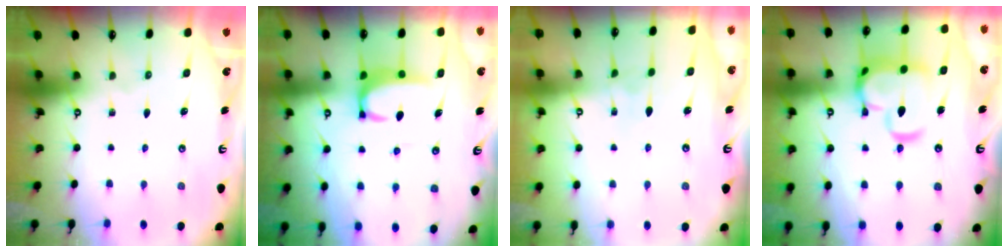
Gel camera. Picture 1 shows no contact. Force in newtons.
{"total": 2.8, "press": 2.8, "slide": 0.3}
{"total": 3.0, "press": 3.0, "slide": 0.4}
{"total": 8.3, "press": 8.1, "slide": 1.5}